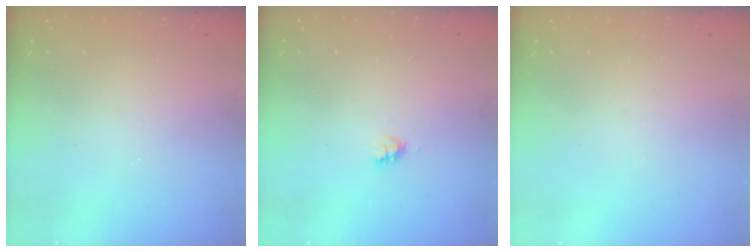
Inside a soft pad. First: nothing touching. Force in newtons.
{"total": 2.7, "press": 2.7, "slide": 0.2}
{"total": 0.0}